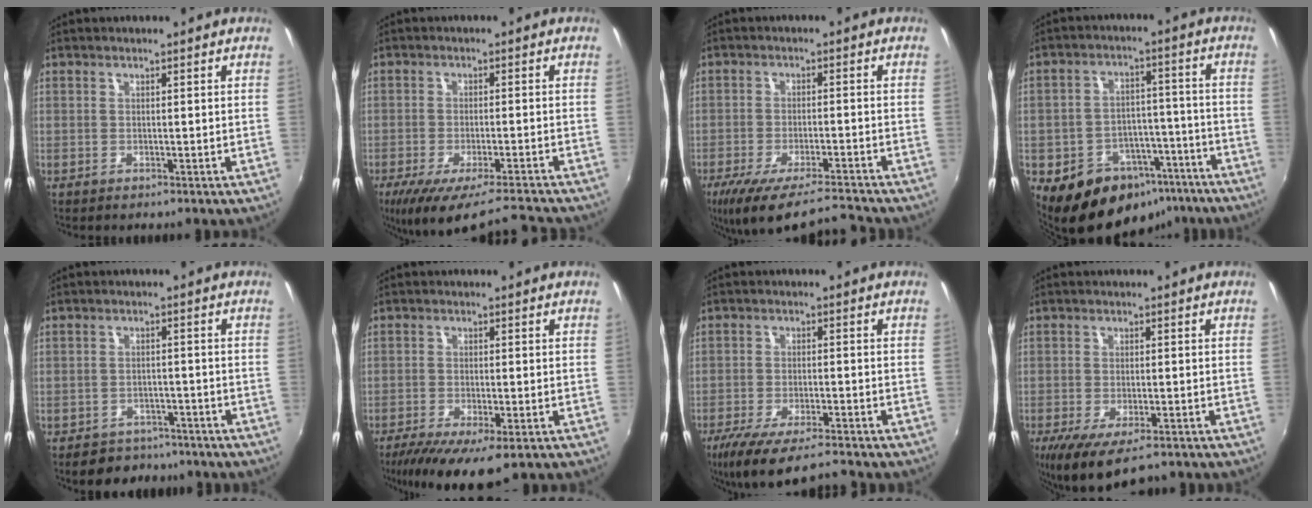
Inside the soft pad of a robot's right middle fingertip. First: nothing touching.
{"total": 13.5, "force": [-11.5, 1.0, 6.9], "torque": [-0.131, -0.033, -0.186]}
{"total": 12.8, "force": [-11.1, 1.3, 6.3], "torque": [-0.134, -0.028, -0.191]}
{"total": 16.3, "force": [-10.6, 10.5, 6.6], "torque": [-0.135, 0.029, -0.128]}
{"total": 7.9, "force": [-6.5, 4.2, 1.8], "torque": [-0.045, 0.007, -0.087]}
{"total": 10.0, "force": [-6.3, 2.6, 7.3], "torque": [-0.154, -0.041, -0.104]}
{"total": 11.4, "force": [-9.3, 1.8, 6.3], "torque": [-0.138, -0.037, -0.161]}
{"total": 10.2, "force": [-7.0, 3.4, 6.6], "torque": [-0.138, -0.040, -0.115]}